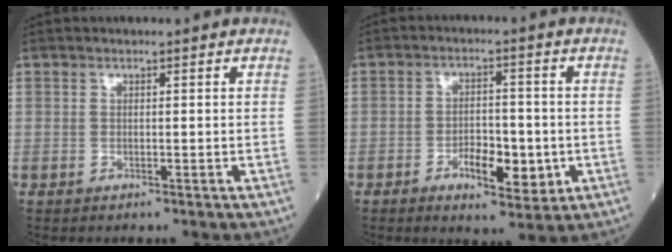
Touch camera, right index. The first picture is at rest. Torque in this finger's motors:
{"motor_torque": [0.16, 0.01, 0.15, 0.04]}